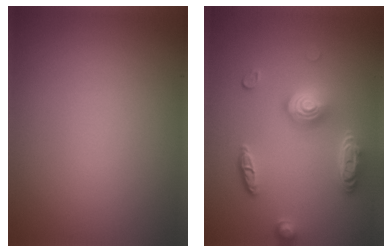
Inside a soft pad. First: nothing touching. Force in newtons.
{"total": 5.1, "press": 3.7, "slide": 3.5}